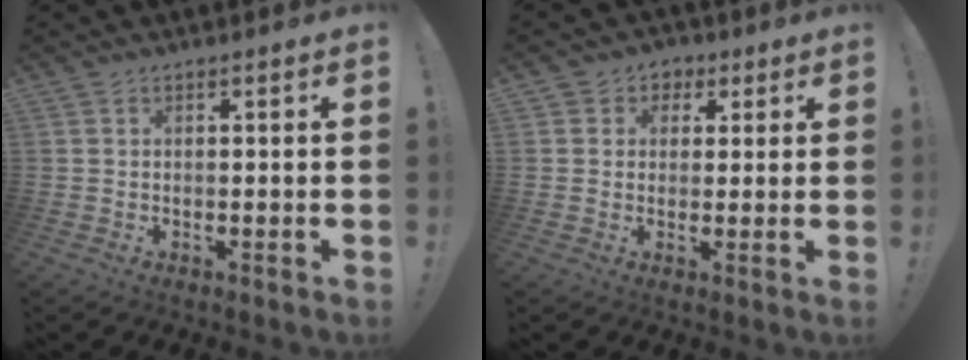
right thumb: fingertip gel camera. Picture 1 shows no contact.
{"total": 4.4, "force": [0.3, 4.2, 1.0], "torque": [-0.003, 0.002, 0.005]}